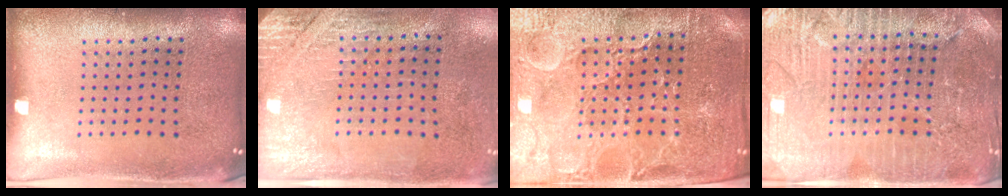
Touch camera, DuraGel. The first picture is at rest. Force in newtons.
{"total": 2.7, "press": 2.4, "slide": 1.2}
{"total": 4.2, "press": 4.1, "slide": 1.2}
{"total": 4.5, "press": 4.2, "slide": 1.5}